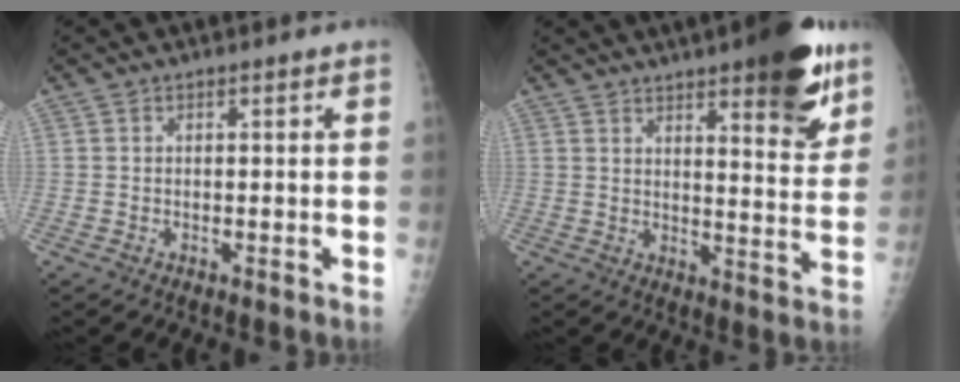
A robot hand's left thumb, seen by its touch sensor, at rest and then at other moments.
{"total": 16.0, "force": [9.7, 4.4, 11.9], "torque": [-0.125, -0.051, 0.134]}